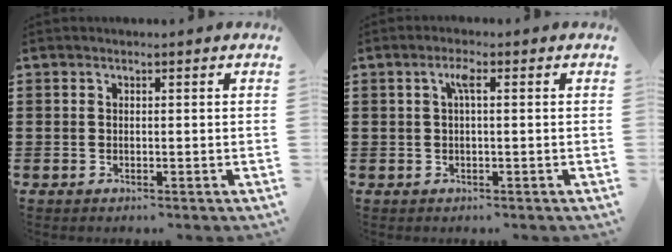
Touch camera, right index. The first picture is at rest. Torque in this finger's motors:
{"motor_torque": [0.50, -0.21, 0.12, 0.06]}